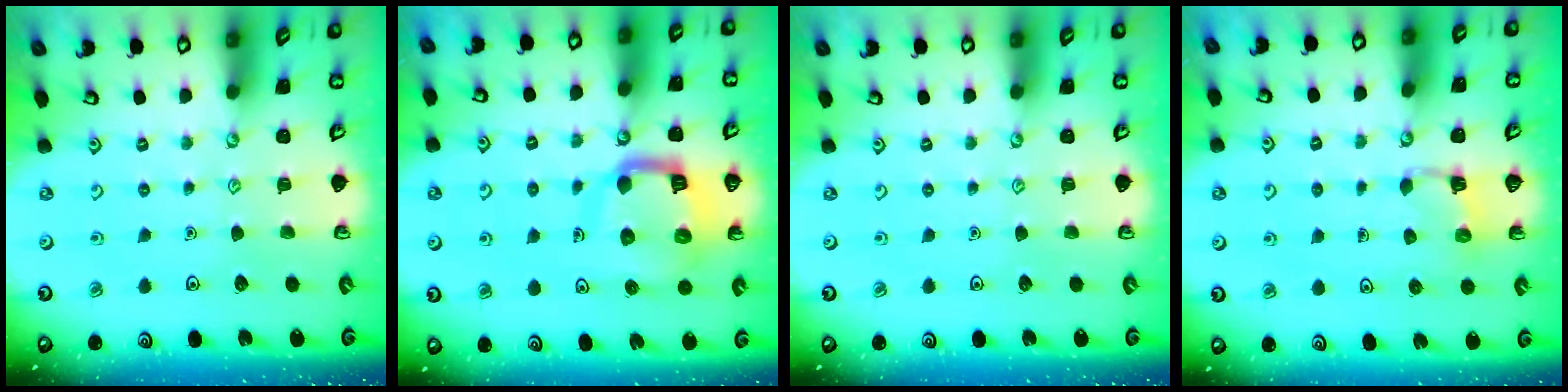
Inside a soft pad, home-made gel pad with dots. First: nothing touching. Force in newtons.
{"total": 12.9, "press": 12.8, "slide": 1.4}
{"total": 0.0}
{"total": 2.1, "press": 2.0, "slide": 0.5}